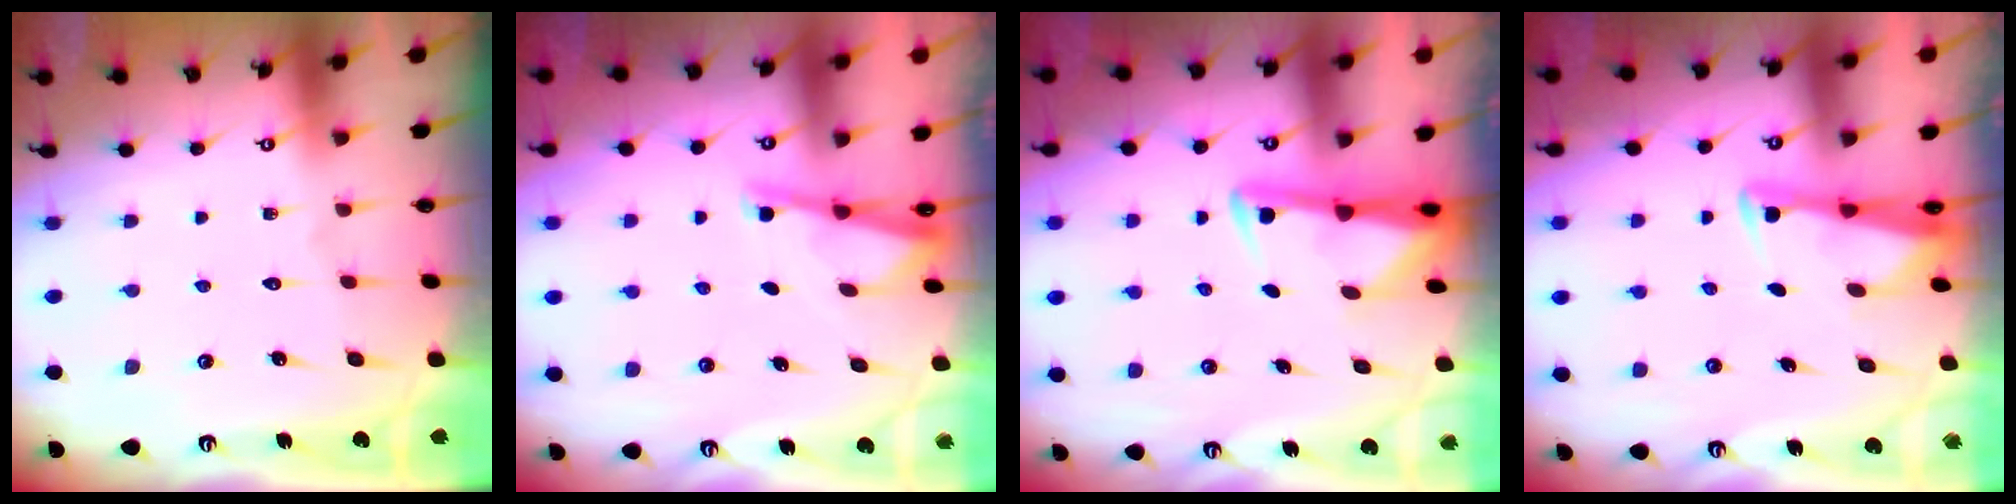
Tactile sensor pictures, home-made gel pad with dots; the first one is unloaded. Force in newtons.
{"total": 3.1, "press": 3.0, "slide": 0.4}
{"total": 3.0, "press": 2.9, "slide": 0.6}
{"total": 3.0, "press": 2.9, "slide": 0.4}